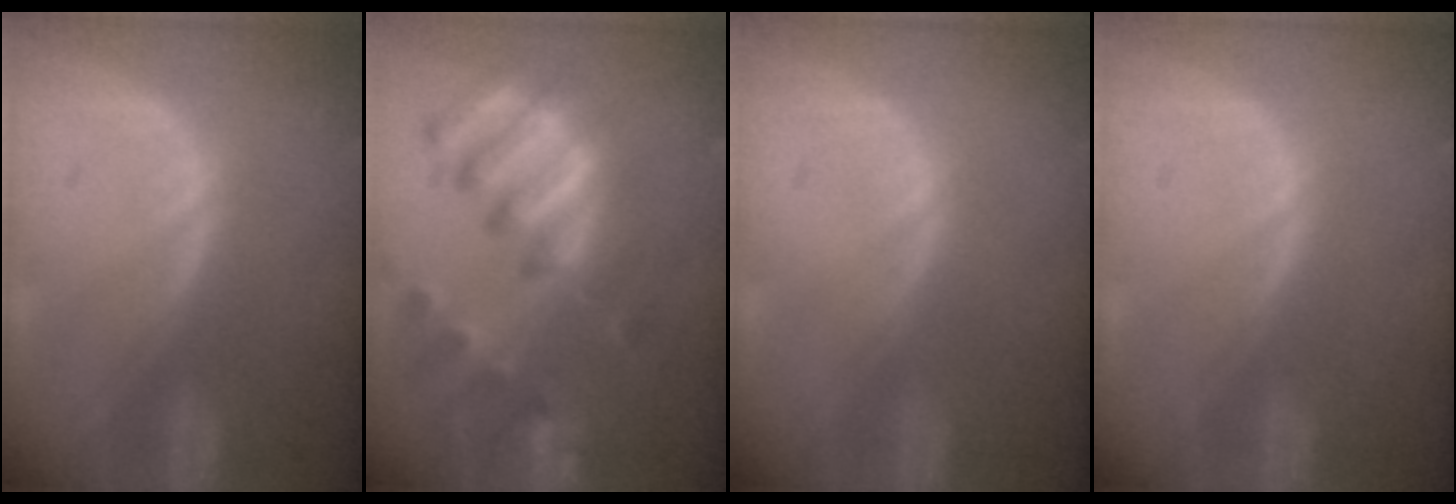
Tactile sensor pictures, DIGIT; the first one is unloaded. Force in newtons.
{"total": 11.5, "press": 9.9, "slide": 5.8}
{"total": 0.0}
{"total": 0.0}